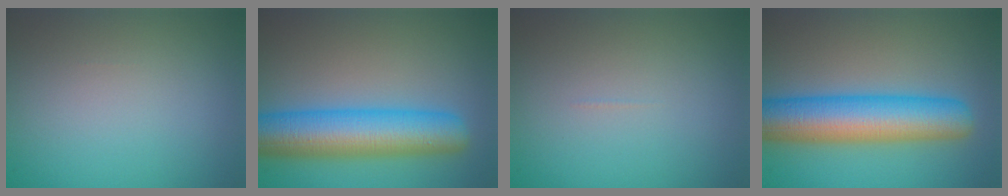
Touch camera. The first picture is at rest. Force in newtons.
{"total": 8.7, "press": 8.7, "slide": 0.2}
{"total": 0.0}
{"total": 9.0, "press": 9.0, "slide": 0.2}